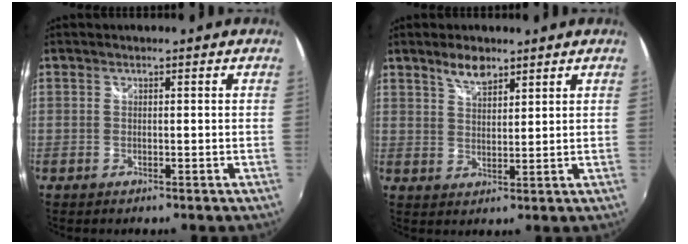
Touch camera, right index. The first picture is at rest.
{"total": 4.4, "force": [3.4, 1.7, 2.3], "torque": [-0.037, 0.004, 0.062]}